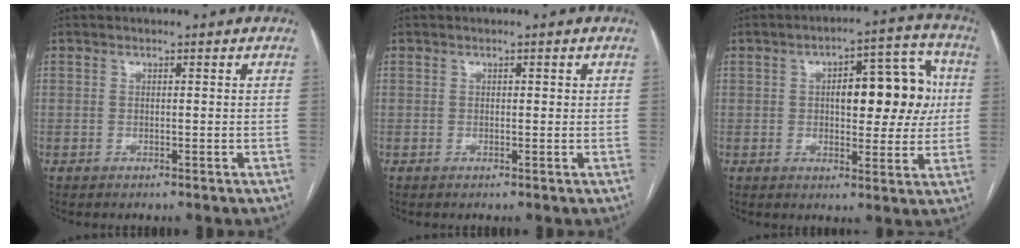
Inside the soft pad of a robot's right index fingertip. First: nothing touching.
{"total": 0.5, "force": [0.2, 0.3, 0.4], "torque": [-0.003, 0.003, 0.001]}
{"total": 12.1, "force": [1.5, 4.9, 11.0], "torque": [-0.141, 0.036, 0.026]}